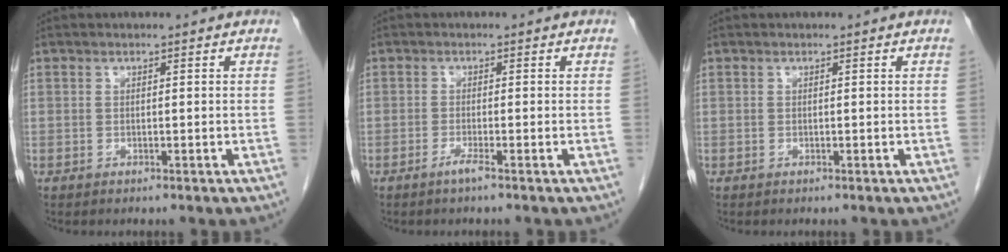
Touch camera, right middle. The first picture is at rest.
{"total": 1.4, "force": [-0.9, -0.3, 1.0], "torque": [-0.019, 0.000, -0.018]}
{"total": 0.0}